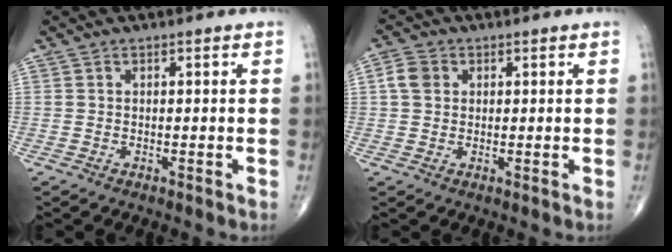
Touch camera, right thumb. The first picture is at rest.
{"total": 3.7, "force": [0.8, 3.0, 1.9], "torque": [-0.032, 0.007, 0.012]}